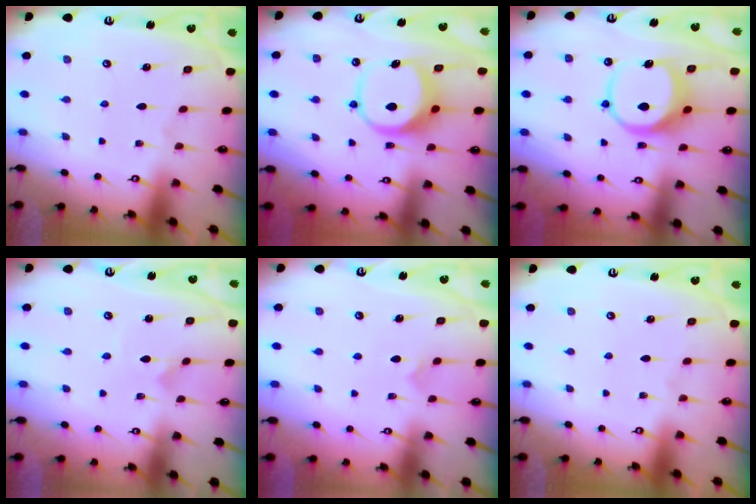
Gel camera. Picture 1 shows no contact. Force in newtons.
{"total": 7.9, "press": 7.8, "slide": 1.3}
{"total": 8.9, "press": 8.8, "slide": 1.3}
{"total": 1.3, "press": 1.3, "slide": 0.1}
{"total": 4.1, "press": 4.1, "slide": 0.5}
{"total": 0.0}